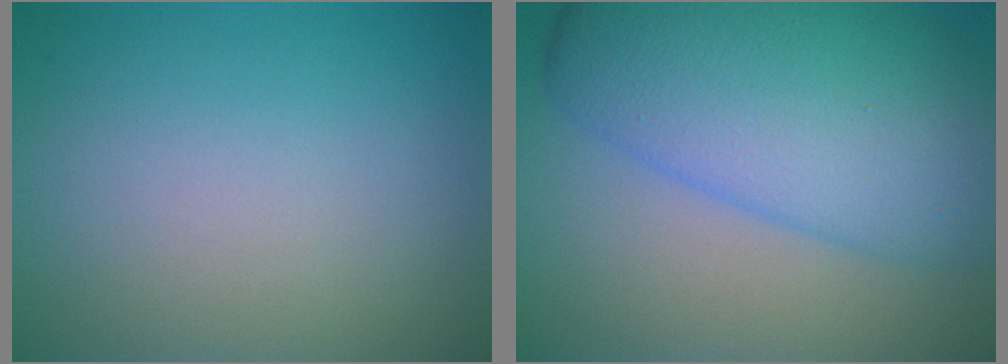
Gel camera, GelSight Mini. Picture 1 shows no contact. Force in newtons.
{"total": 12.3, "press": 12.3, "slide": 0.2}